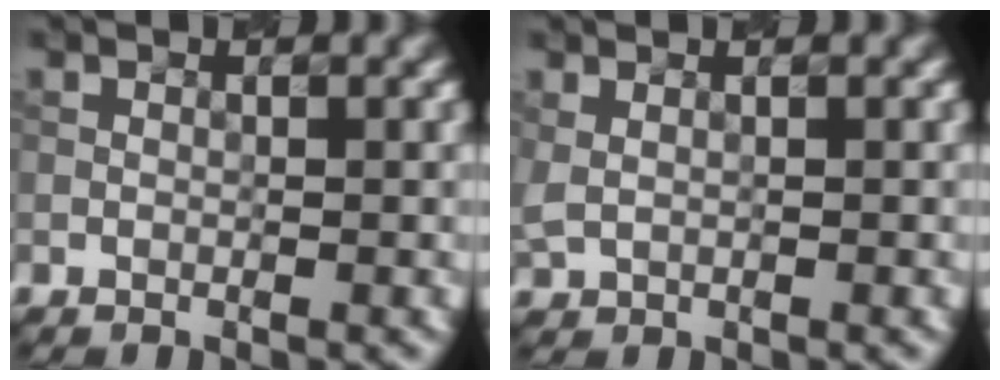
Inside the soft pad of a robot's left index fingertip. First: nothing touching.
{"total": 0.8, "force": [0.4, 0.5, 0.5], "torque": [-0.015, 0.000, 0.010]}